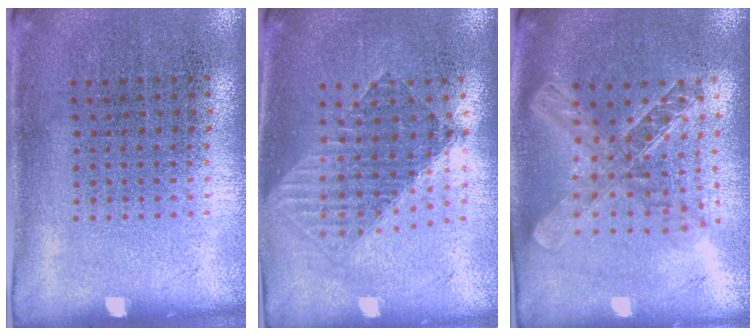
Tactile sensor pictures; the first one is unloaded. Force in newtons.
{"total": 1.5, "press": 1.3, "slide": 0.8}
{"total": 2.0, "press": 1.7, "slide": 1.1}